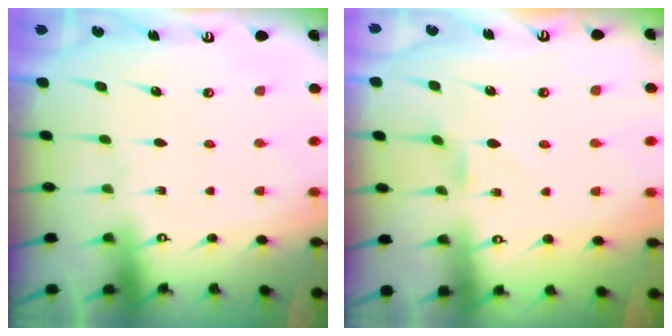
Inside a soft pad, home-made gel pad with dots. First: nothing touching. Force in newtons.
{"total": 3.0, "press": 2.9, "slide": 0.5}